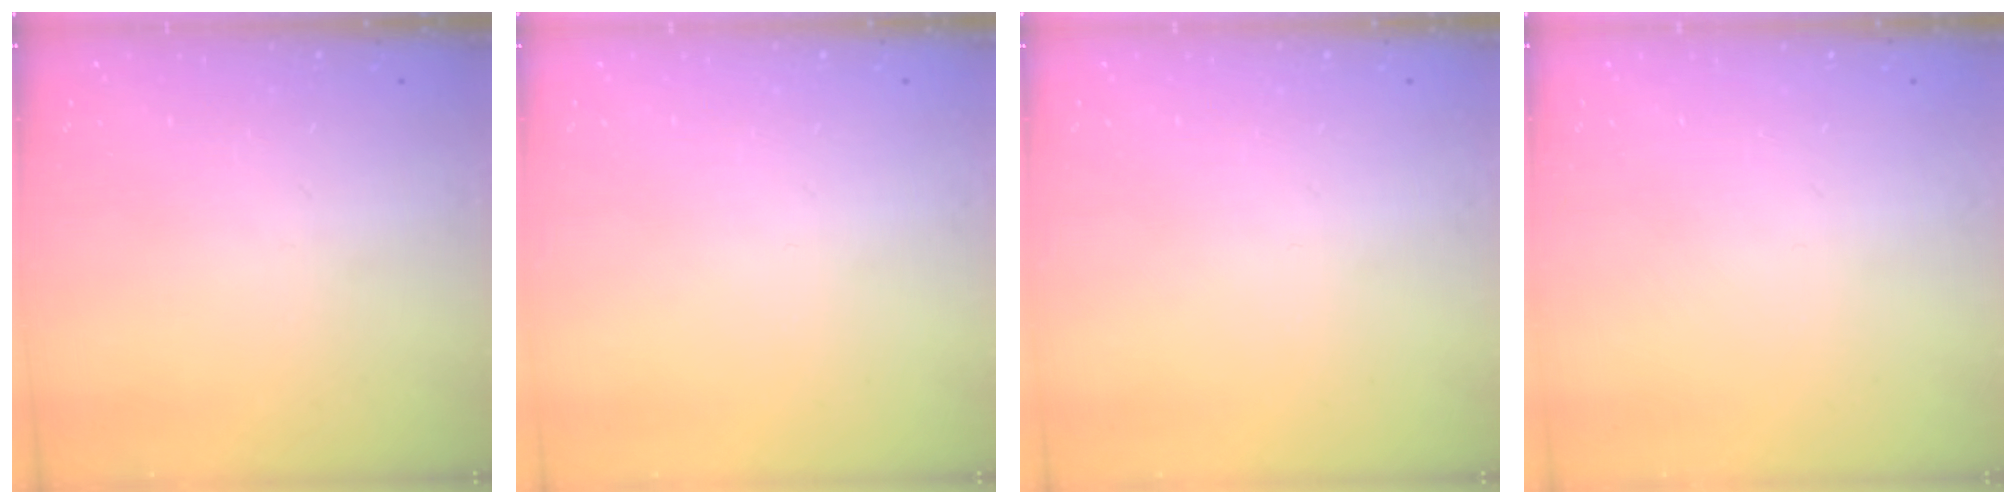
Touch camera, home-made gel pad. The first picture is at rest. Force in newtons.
{"total": 0.0}
{"total": 0.0}
{"total": 0.0}